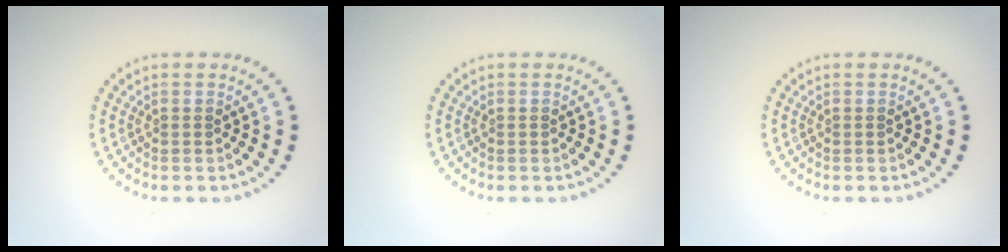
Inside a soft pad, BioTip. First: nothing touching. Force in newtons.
{"total": 0.0}
{"total": 0.0}